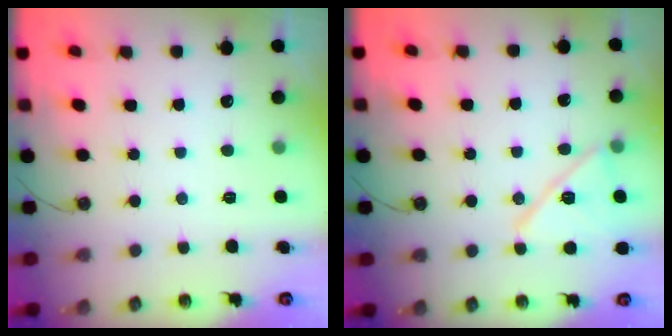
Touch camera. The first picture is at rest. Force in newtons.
{"total": 13.6, "press": 13.6, "slide": 0.2}